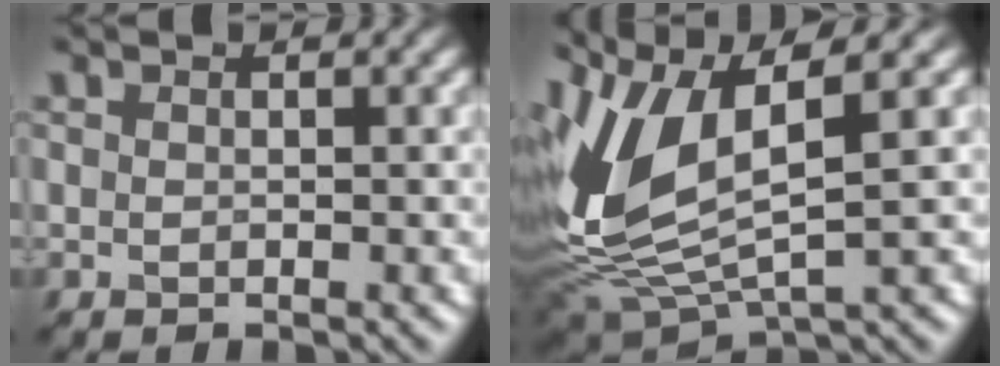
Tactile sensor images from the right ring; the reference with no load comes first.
{"total": 9.2, "force": [2.0, 3.8, 8.1], "torque": [-0.189, -0.003, 0.043]}